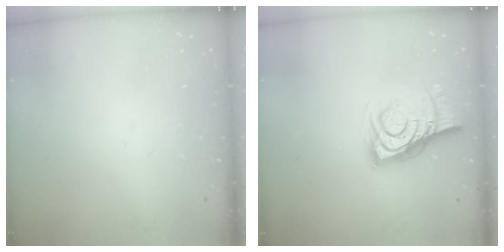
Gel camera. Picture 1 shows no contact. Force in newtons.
{"total": 7.1, "press": 7.1, "slide": 0.6}